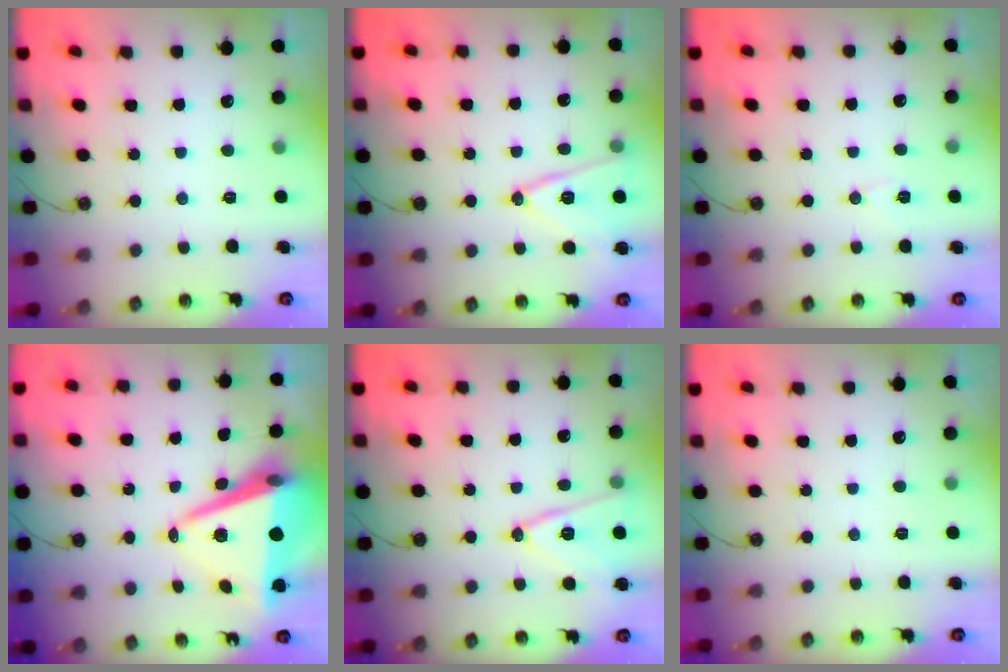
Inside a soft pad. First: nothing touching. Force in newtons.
{"total": 12.6, "press": 12.1, "slide": 3.3}
{"total": 5.5, "press": 5.2, "slide": 1.8}
{"total": 12.7, "press": 12.0, "slide": 4.2}
{"total": 12.6, "press": 12.1, "slide": 3.3}
{"total": 0.0}